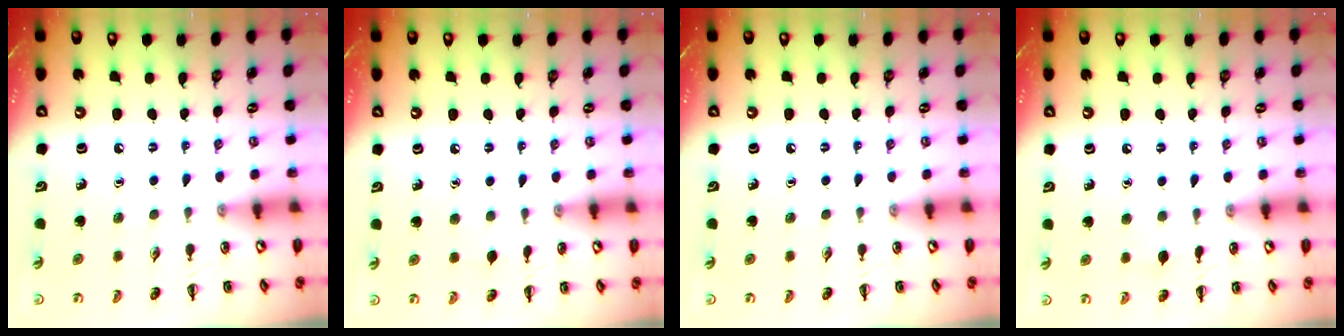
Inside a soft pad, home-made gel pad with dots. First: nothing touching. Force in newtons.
{"total": 3.7, "press": 3.5, "slide": 1.3}
{"total": 0.0}
{"total": 5.2, "press": 4.9, "slide": 1.5}